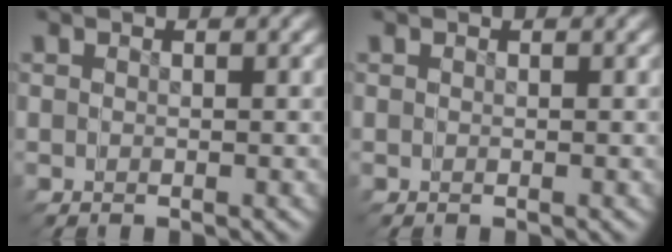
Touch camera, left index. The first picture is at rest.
{"total": 0.0}